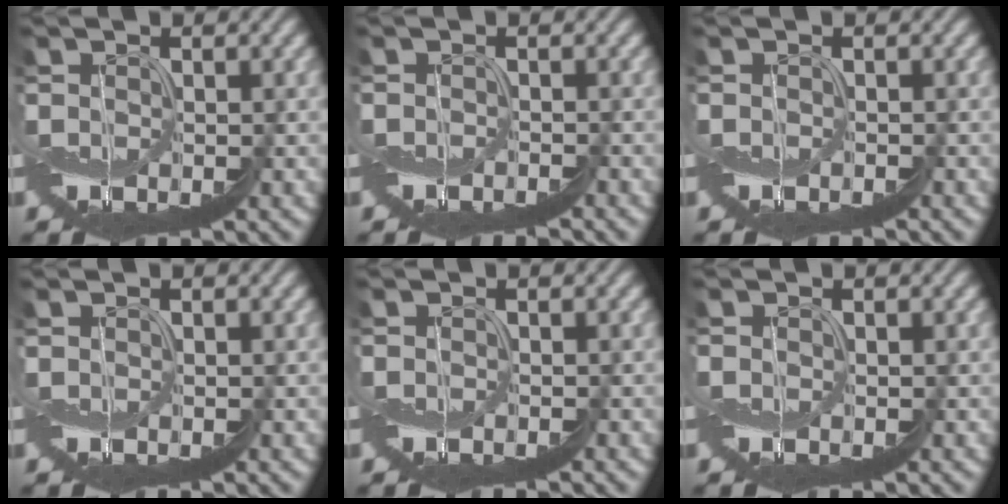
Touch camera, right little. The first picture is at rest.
{"total": 2.2, "force": [-2.2, -0.3, 0.0], "torque": [0.004, 0.013, -0.036]}
{"total": 1.3, "force": [-1.2, 0.2, 0.1], "torque": [0.004, 0.004, -0.020]}
{"total": 0.5, "force": [0.5, -0.2, -0.2], "torque": [0.000, 0.001, 0.009]}
{"total": 0.8, "force": [-0.8, 0.0, 0.1], "torque": [0.003, 0.001, -0.013]}
{"total": 0.0}